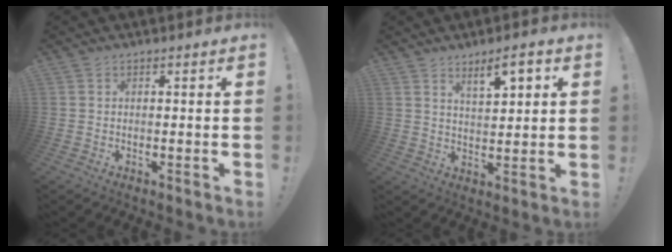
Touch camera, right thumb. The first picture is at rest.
{"total": 7.4, "force": [4.5, 2.0, 5.5], "torque": [-0.074, -0.026, 0.071]}